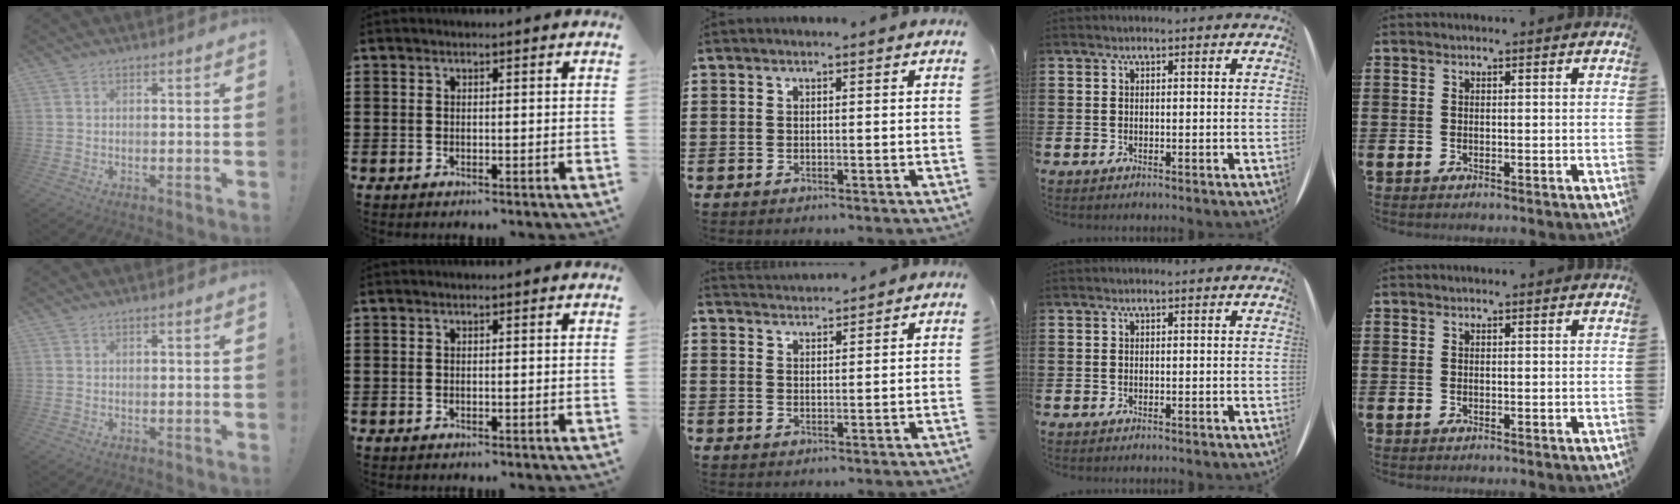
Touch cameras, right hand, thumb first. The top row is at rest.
{"thumb": {"total": 0.5, "force": [0.1, -0.1, 0.5], "torque": [-0.009, 0.000, 0.001]}, "middle": {"total": 2.5, "force": [2.5, -0.3, -0.2], "torque": [-0.002, -0.005, 0.047]}}